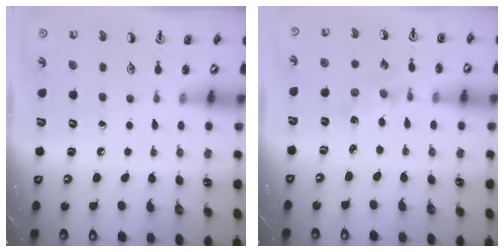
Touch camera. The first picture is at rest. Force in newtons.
{"total": 1.2, "press": 1.1, "slide": 0.2}